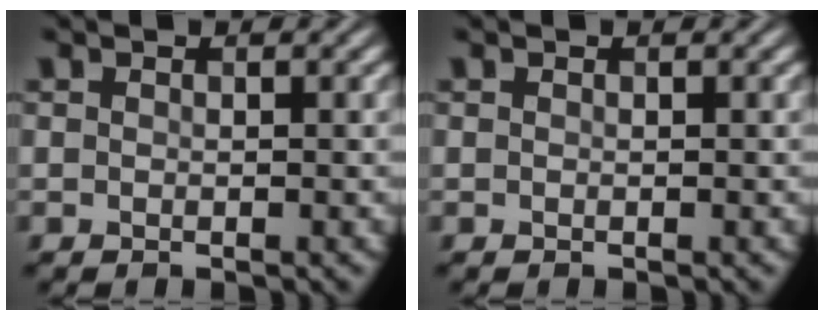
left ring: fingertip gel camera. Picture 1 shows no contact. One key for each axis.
{"total": 0.0}